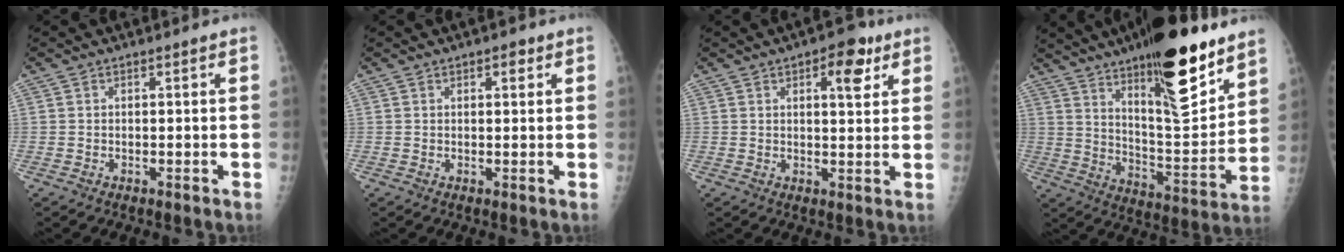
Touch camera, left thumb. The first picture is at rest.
{"total": 2.0, "force": [1.1, 1.1, 1.3], "torque": [-0.007, -0.002, 0.013]}
{"total": 6.8, "force": [3.4, 3.0, 5.1], "torque": [-0.049, -0.011, 0.039]}
{"total": 24.2, "force": [15.0, 7.0, 17.6], "torque": [-0.241, -0.076, 0.242]}